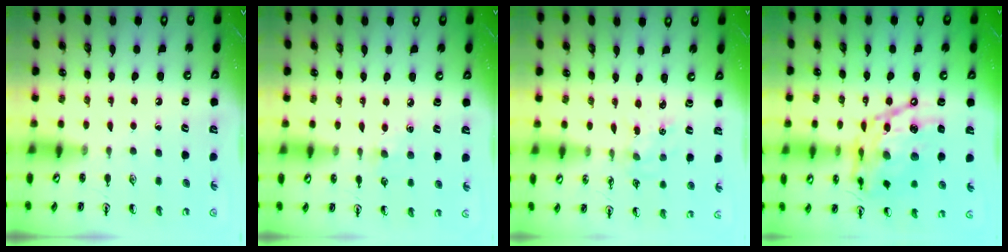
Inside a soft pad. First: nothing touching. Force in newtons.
{"total": 6.3, "press": 6.2, "slide": 0.7}
{"total": 3.0, "press": 3.0, "slide": 0.4}
{"total": 19.7, "press": 19.6, "slide": 1.7}